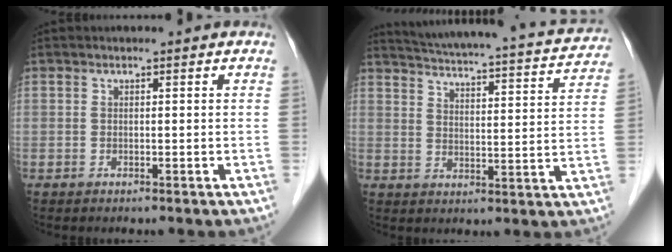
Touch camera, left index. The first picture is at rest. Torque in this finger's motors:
{"motor_torque": [-0.41, -0.86, 0.12, 0.03]}